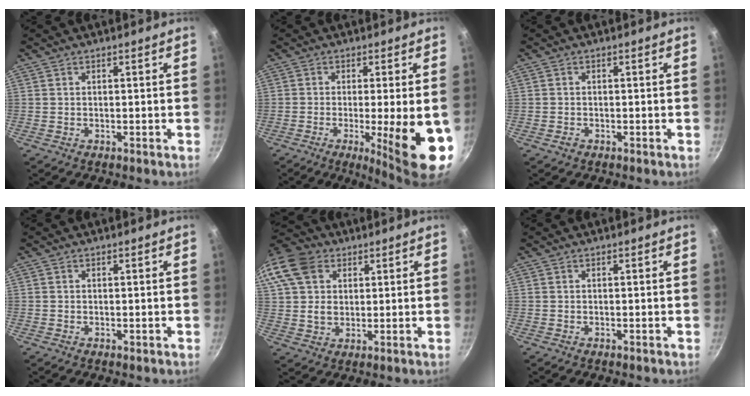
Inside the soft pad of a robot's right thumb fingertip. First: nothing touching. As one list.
[{"total": 13.9, "force": [-3.2, 2.5, 13.3], "torque": [-0.176, -0.009, -0.038]}, {"total": 0.8, "force": [-0.5, 0.6, 0.2], "torque": [-0.005, 0.003, -0.009]}, {"total": 0.0}, {"total": 17.3, "force": [6.3, 13.2, 9.2], "torque": [-0.201, 0.019, 0.110]}, {"total": 0.0}]